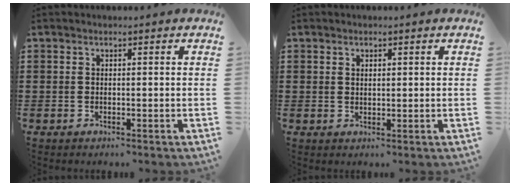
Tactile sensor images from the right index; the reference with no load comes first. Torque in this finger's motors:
{"motor_torque": [-0.43, 0.66, -0.06, -0.01]}